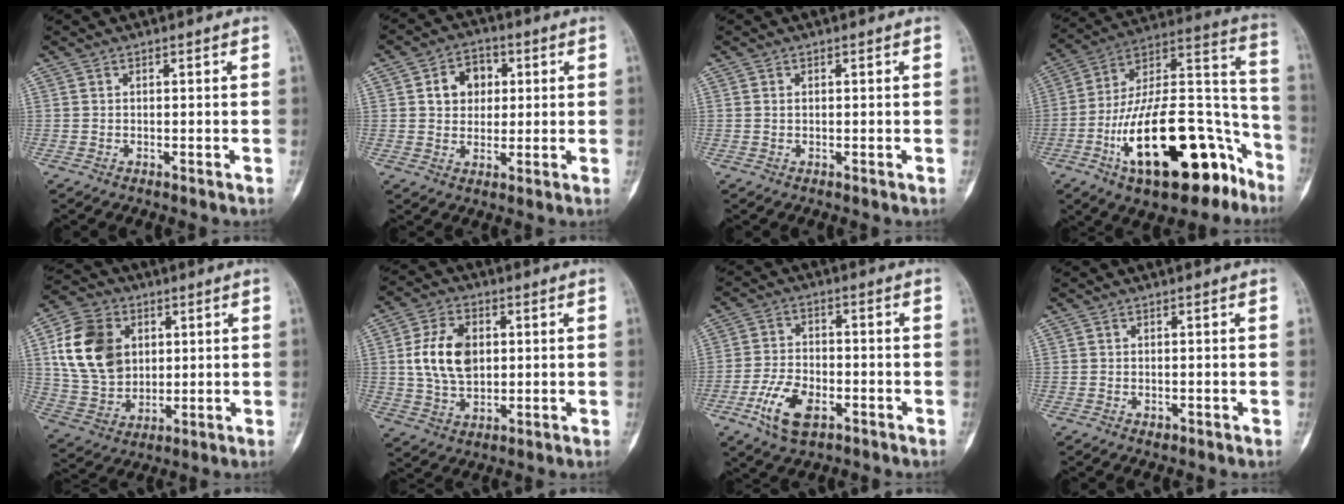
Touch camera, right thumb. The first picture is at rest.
{"total": 7.6, "force": [1.7, 6.1, 4.2], "torque": [-0.029, 0.004, 0.023]}
{"total": 0.7, "force": [0.2, 0.4, 0.5], "torque": [-0.010, 0.003, 0.005]}
{"total": 29.4, "force": [-14.0, 12.6, 22.6], "torque": [-0.329, 0.094, -0.219]}
{"total": 16.3, "force": [4.0, 12.4, 9.7], "torque": [-0.157, -0.003, 0.079]}
{"total": 11.4, "force": [1.7, 7.5, 8.4], "torque": [-0.141, -0.003, 0.036]}
{"total": 9.1, "force": [-4.1, 4.9, 6.4], "torque": [-0.123, 0.014, -0.075]}
{"total": 0.6, "force": [-0.2, 0.5, 0.3], "torque": [-0.003, 0.000, -0.001]}